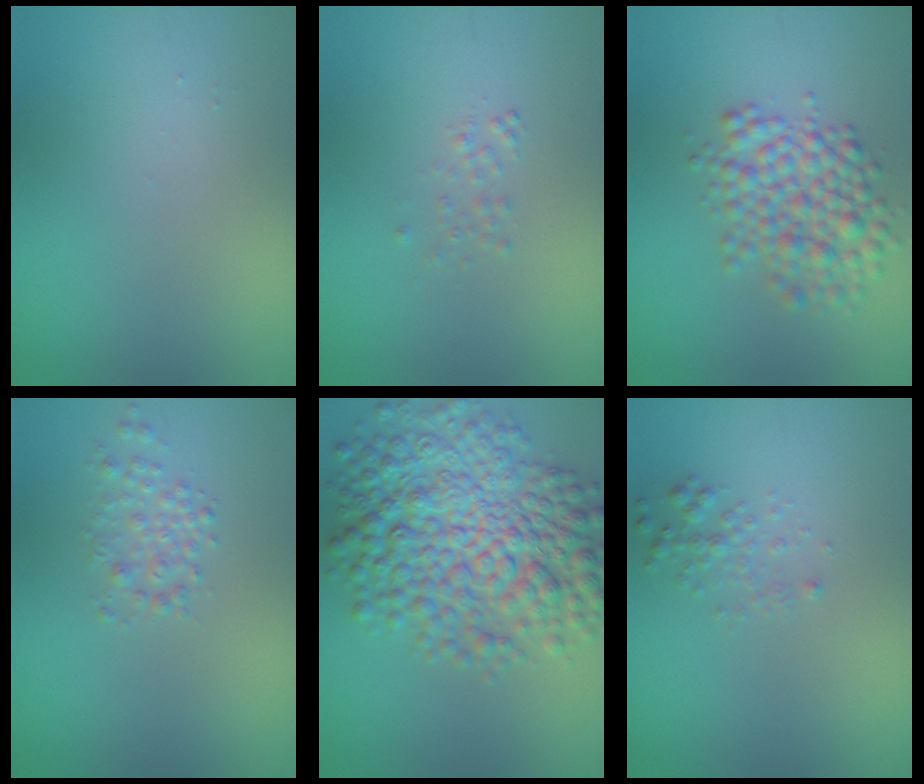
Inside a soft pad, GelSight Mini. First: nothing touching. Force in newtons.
{"total": 0.7, "press": 0.7, "slide": 0.1}
{"total": 4.6, "press": 4.6, "slide": 0.1}
{"total": 1.6, "press": 1.6, "slide": 0.0}
{"total": 9.1, "press": 9.1, "slide": 0.1}
{"total": 1.2, "press": 1.2, "slide": 0.0}